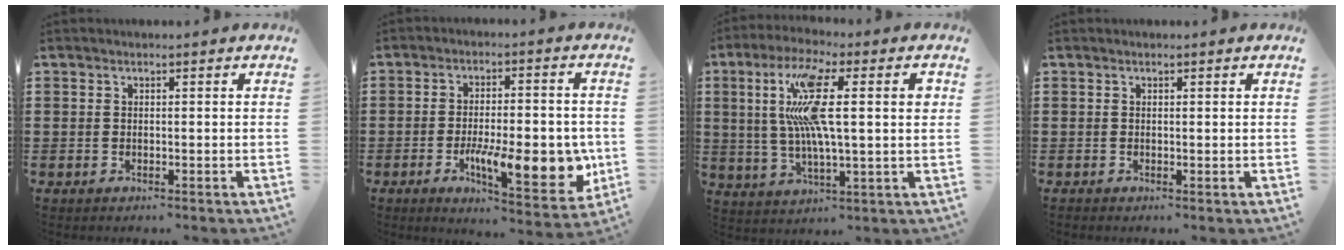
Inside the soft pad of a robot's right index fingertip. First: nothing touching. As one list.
[{"total": 13.3, "force": [-3.8, 4.8, 11.8], "torque": [-0.167, -0.012, -0.058]}, {"total": 12.6, "force": [2.5, 2.7, 12.1], "torque": [-0.248, 0.004, 0.034]}, {"total": 0.0}]